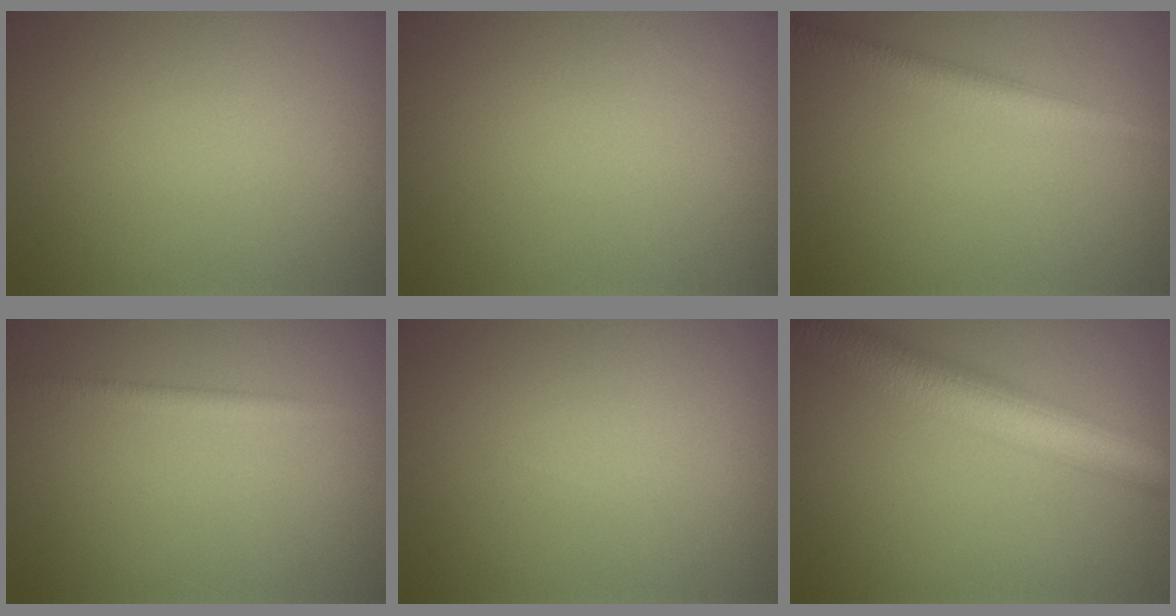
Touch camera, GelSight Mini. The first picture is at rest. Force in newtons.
{"total": 0.0}
{"total": 2.6, "press": 2.6, "slide": 0.0}
{"total": 1.2, "press": 1.2, "slide": 0.1}
{"total": 0.0}
{"total": 7.8, "press": 7.8, "slide": 0.3}